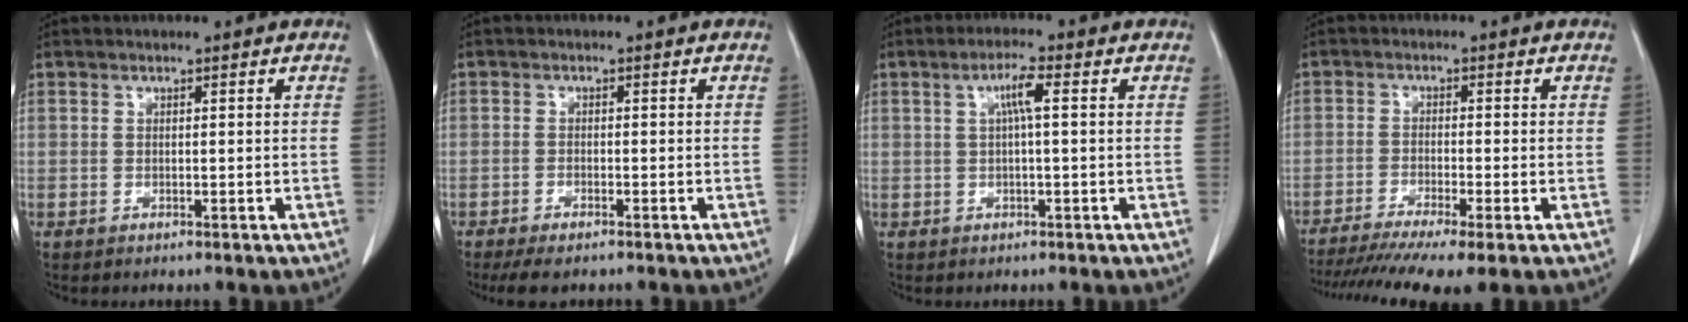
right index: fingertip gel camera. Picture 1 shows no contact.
{"total": 4.2, "force": [-3.3, 1.1, 2.3], "torque": [-0.040, -0.010, -0.051]}
{"total": 3.4, "force": [0.8, 0.3, 3.3], "torque": [-0.065, 0.010, 0.013]}
{"total": 11.0, "force": [-8.4, 0.3, 7.1], "torque": [-0.115, -0.018, -0.135]}